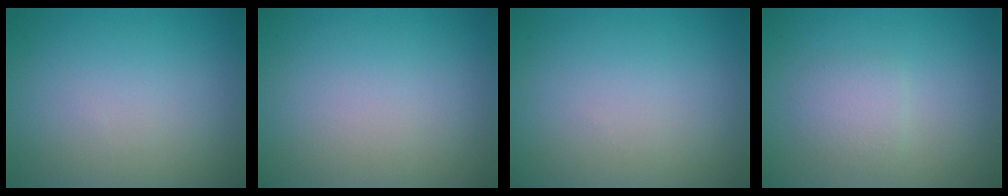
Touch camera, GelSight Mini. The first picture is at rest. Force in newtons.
{"total": 0.0}
{"total": 0.0}
{"total": 1.9, "press": 1.9, "slide": 0.0}